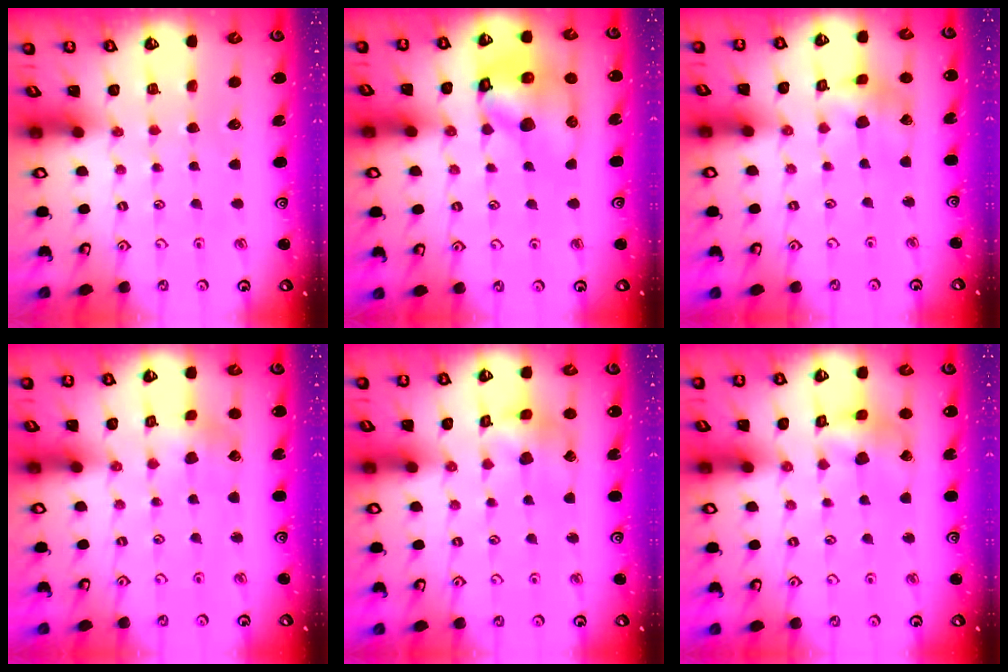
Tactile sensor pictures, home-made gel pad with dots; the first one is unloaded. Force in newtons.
{"total": 15.4, "press": 15.2, "slide": 2.2}
{"total": 7.2, "press": 7.2, "slide": 0.8}
{"total": 1.9, "press": 1.9, "slide": 0.3}
{"total": 8.2, "press": 8.1, "slide": 1.1}
{"total": 7.8, "press": 7.7, "slide": 0.9}